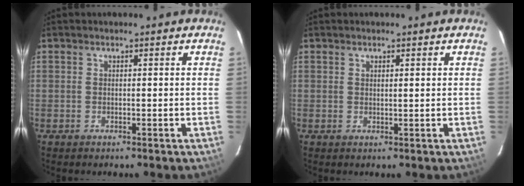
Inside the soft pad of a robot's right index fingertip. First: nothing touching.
{"total": 1.0, "force": [0.7, 0.2, 0.7], "torque": [-0.012, 0.002, 0.012]}